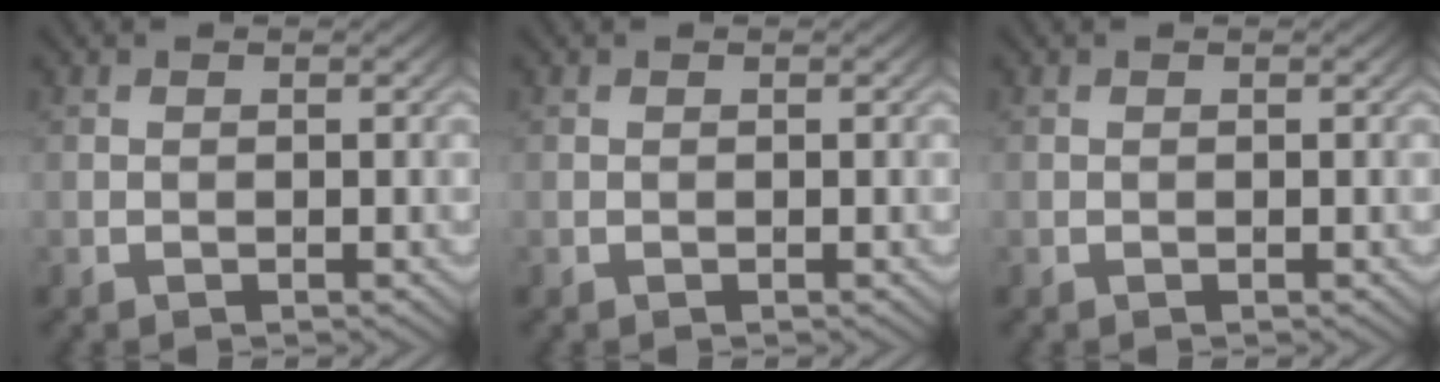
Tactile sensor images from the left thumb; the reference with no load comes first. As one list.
[{"total": 0.0}, {"total": 0.0}]